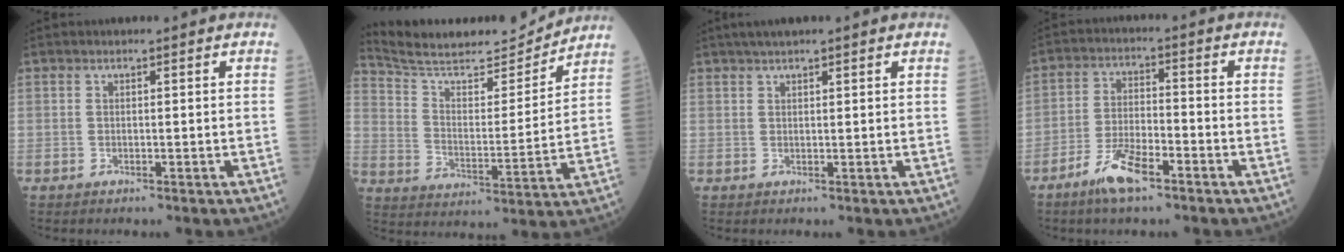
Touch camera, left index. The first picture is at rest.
{"total": 15.8, "force": [15.2, 2.0, 3.9], "torque": [-0.076, -0.009, 0.243]}
{"total": 3.3, "force": [2.3, -0.2, 2.3], "torque": [-0.041, 0.024, 0.040]}
{"total": 7.0, "force": [-4.7, 1.7, 4.9], "torque": [-0.105, -0.005, -0.090]}